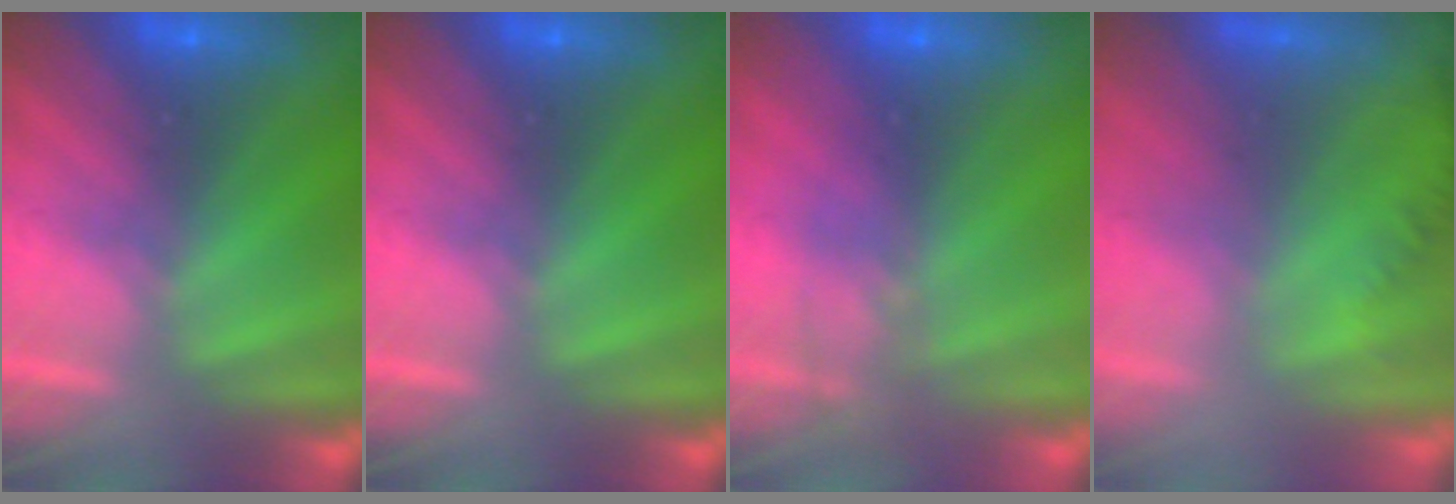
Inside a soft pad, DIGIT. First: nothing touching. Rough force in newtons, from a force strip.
{"total": 0.0}
{"total": 1.4}
{"total": 1.3}